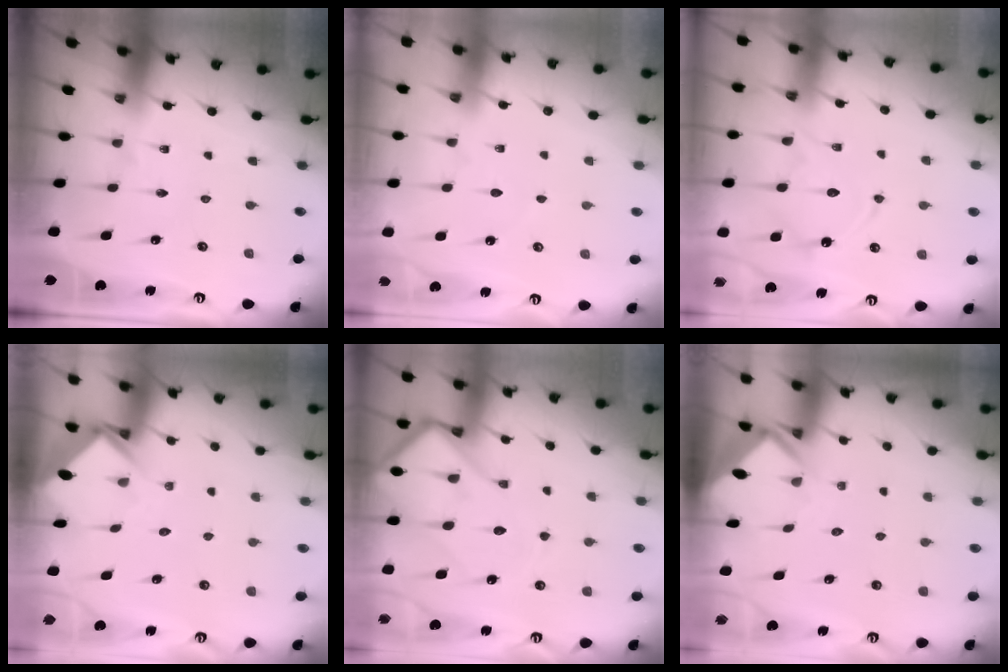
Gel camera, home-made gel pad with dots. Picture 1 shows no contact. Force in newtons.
{"total": 2.7, "press": 2.6, "slide": 0.3}
{"total": 12.9, "press": 12.8, "slide": 1.2}
{"total": 4.0, "press": 4.0, "slide": 0.2}
{"total": 14.4, "press": 14.3, "slide": 1.4}
{"total": 3.0, "press": 3.0, "slide": 0.3}